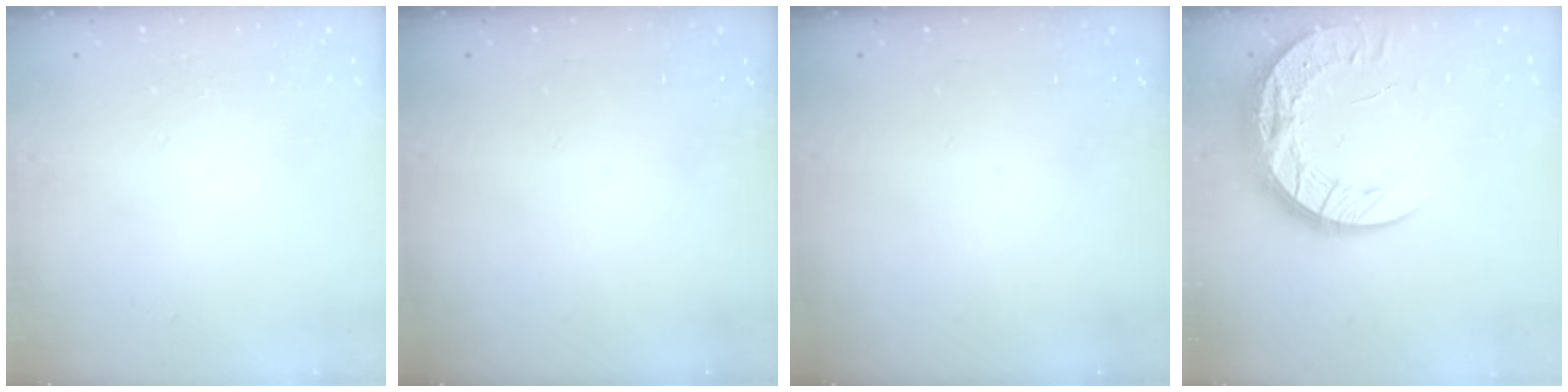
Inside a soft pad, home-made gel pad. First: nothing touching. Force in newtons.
{"total": 0.0}
{"total": 0.0}
{"total": 15.4, "press": 15.4, "slide": 1.1}